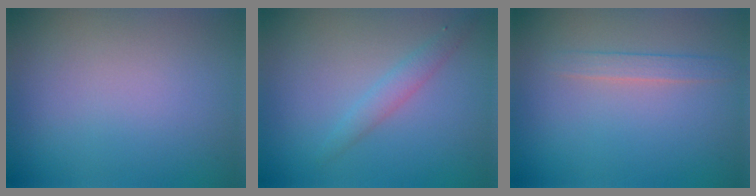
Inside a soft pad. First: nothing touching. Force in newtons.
{"total": 1.7, "press": 1.7, "slide": 0.0}
{"total": 1.4, "press": 1.4, "slide": 0.1}